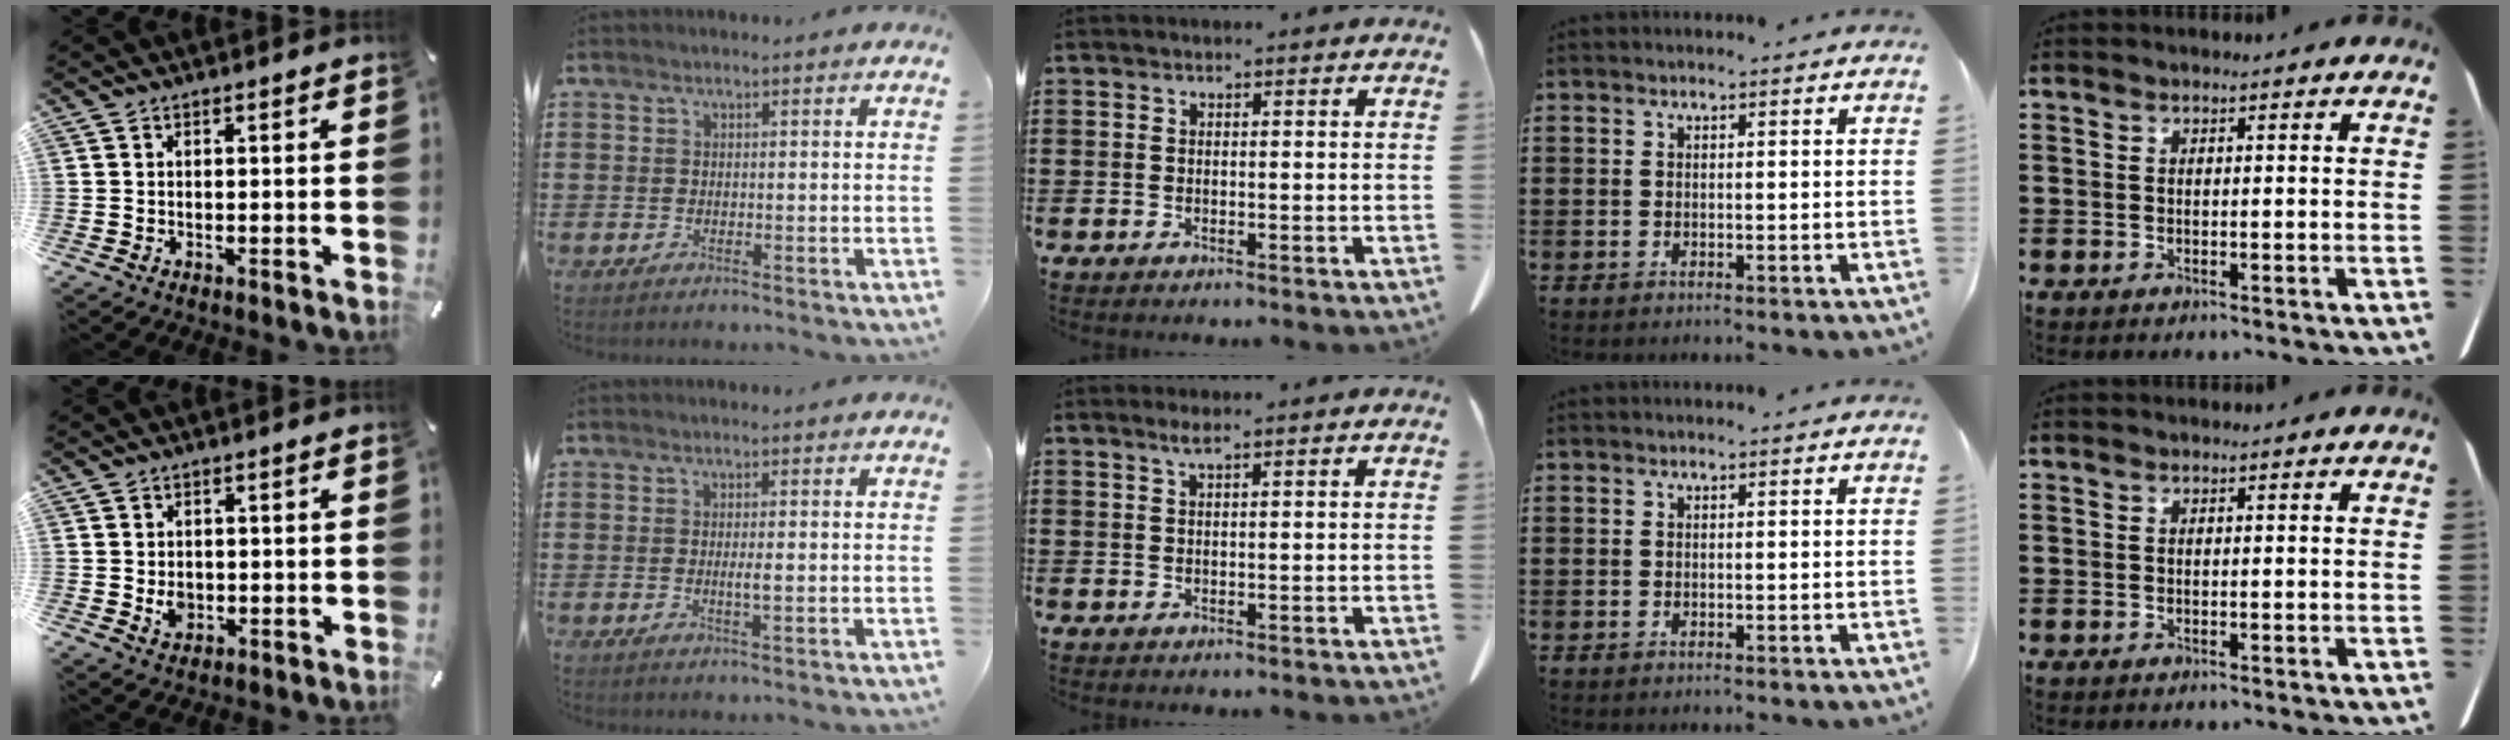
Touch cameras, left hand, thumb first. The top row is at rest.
{"thumb": {"total": 3.1, "force": [-0.2, 2.7, 1.6], "torque": [-0.014, -0.003, -0.003]}, "index": {"total": 1.7, "force": [0.0, 0.1, 1.7], "torque": [-0.032, -0.005, -0.001]}, "middle": {"total": 1.5, "force": [1.0, 0.0, 1.1], "torque": [-0.023, 0.001, 0.017]}}